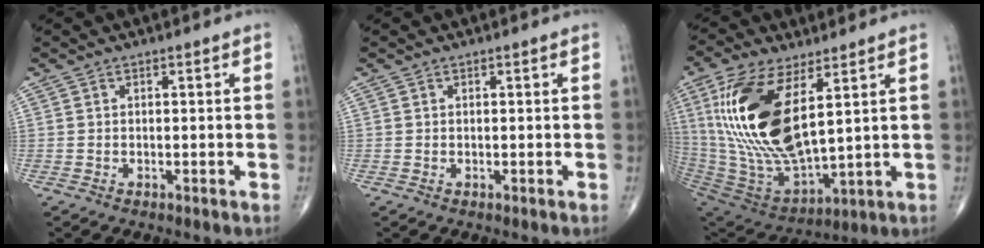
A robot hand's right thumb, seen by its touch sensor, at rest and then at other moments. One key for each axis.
{"total": 0.0}
{"total": 23.6, "fx": 6.9, "fy": 10.4, "fz": 20.0, "tx": -0.412, "ty": -0.032, "tz": 0.140}